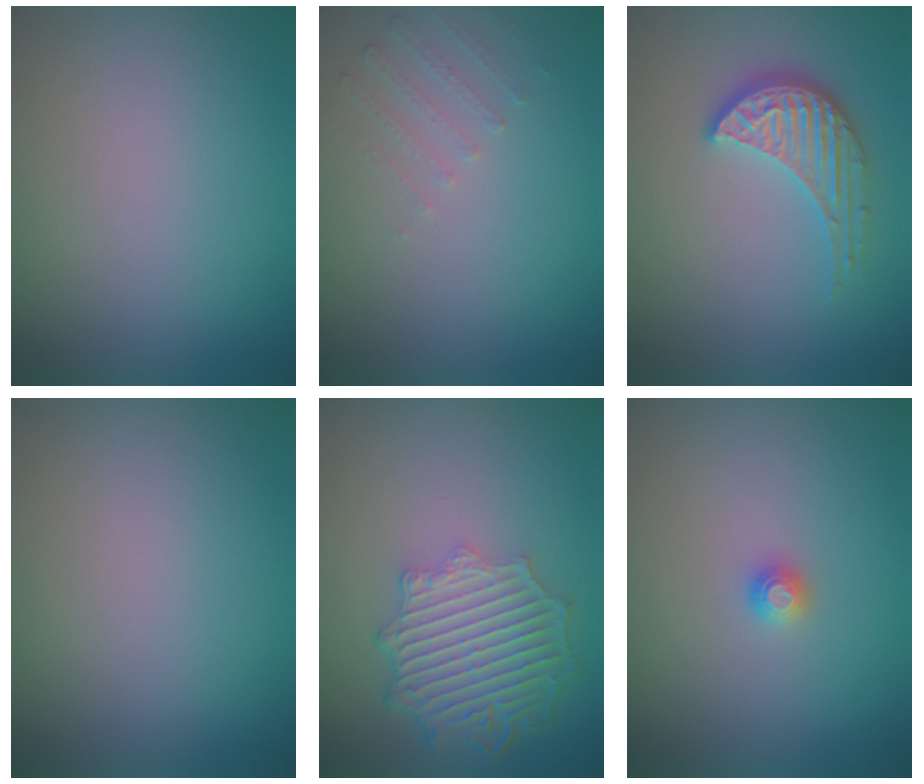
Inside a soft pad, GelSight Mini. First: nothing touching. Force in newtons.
{"total": 1.1, "press": 0.7, "slide": 0.8}
{"total": 3.8, "press": 3.2, "slide": 2.1}
{"total": 0.0}
{"total": 6.5, "press": 4.9, "slide": 4.1}
{"total": 1.1, "press": 1.1, "slide": 0.1}